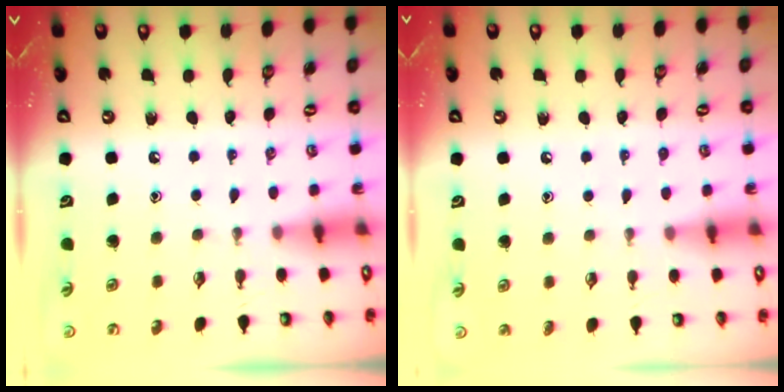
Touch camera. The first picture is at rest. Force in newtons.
{"total": 3.2, "press": 3.2, "slide": 0.4}